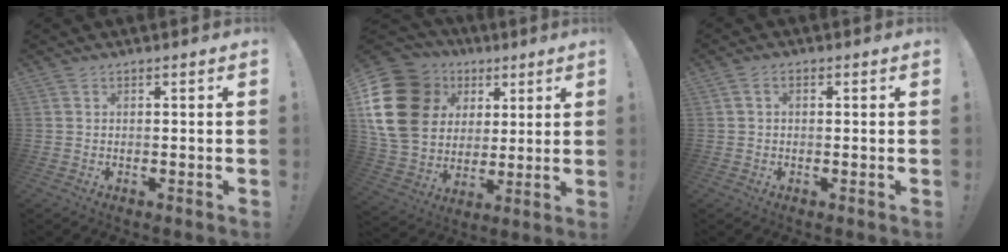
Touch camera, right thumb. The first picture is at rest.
{"total": 21.6, "force": [6.1, 17.0, 11.8], "torque": [-0.214, -0.023, 0.139]}
{"total": 1.8, "force": [0.1, 1.2, 1.3], "torque": [-0.016, 0.002, 0.001]}